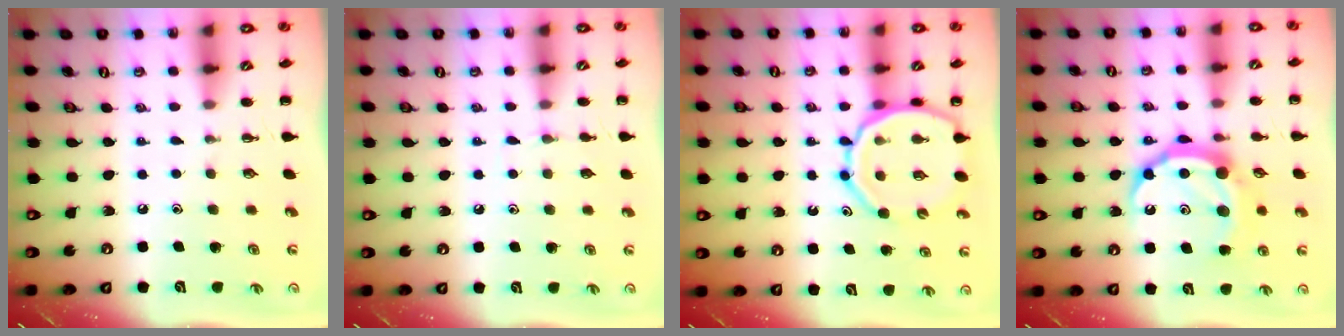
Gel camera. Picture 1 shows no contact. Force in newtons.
{"total": 3.7, "press": 3.5, "slide": 1.1}
{"total": 13.2, "press": 12.9, "slide": 3.1}
{"total": 14.0, "press": 14.0, "slide": 0.9}